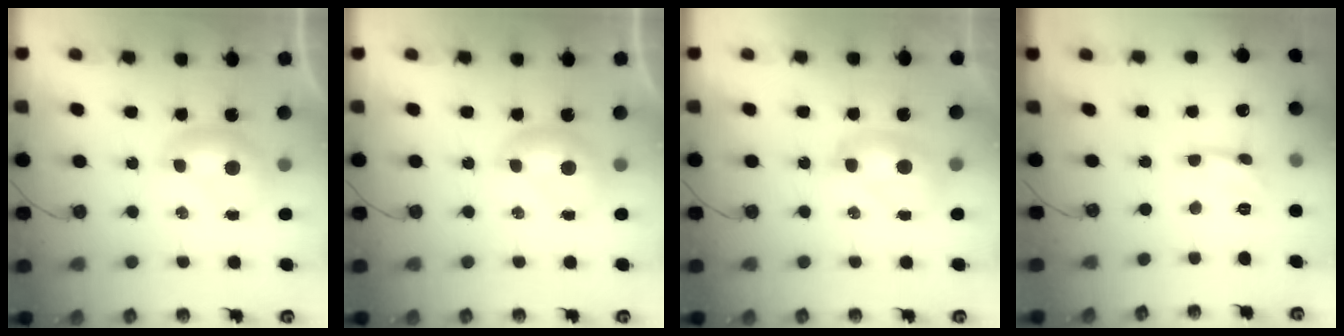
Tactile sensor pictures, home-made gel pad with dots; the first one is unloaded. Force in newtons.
{"total": 0.0}
{"total": 2.0, "press": 2.0, "slide": 0.2}
{"total": 2.8, "press": 2.8, "slide": 0.4}